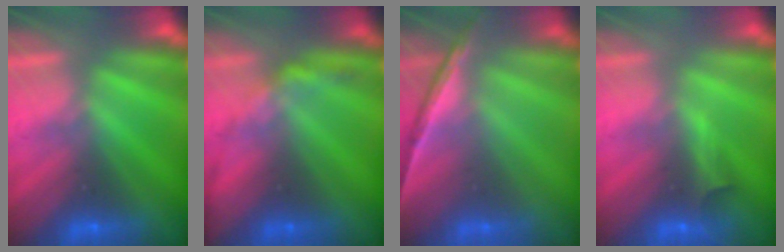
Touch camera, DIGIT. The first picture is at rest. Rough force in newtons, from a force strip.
{"total": 2.4}
{"total": 1.6}
{"total": 2.8}